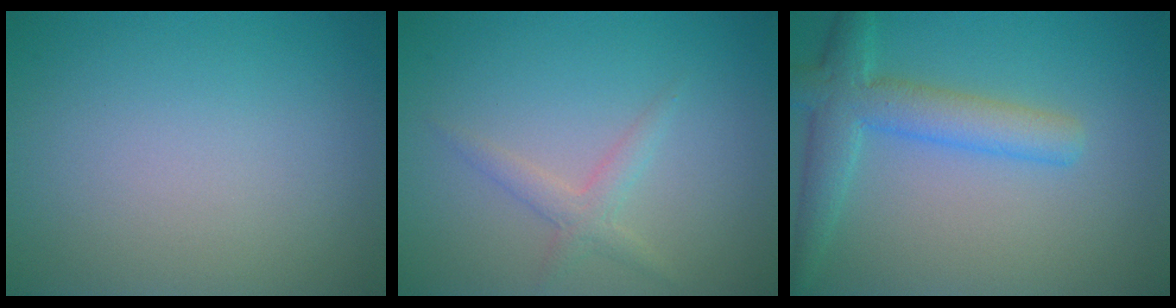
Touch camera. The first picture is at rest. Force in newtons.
{"total": 1.7, "press": 1.7, "slide": 0.1}
{"total": 4.7, "press": 4.7, "slide": 0.2}